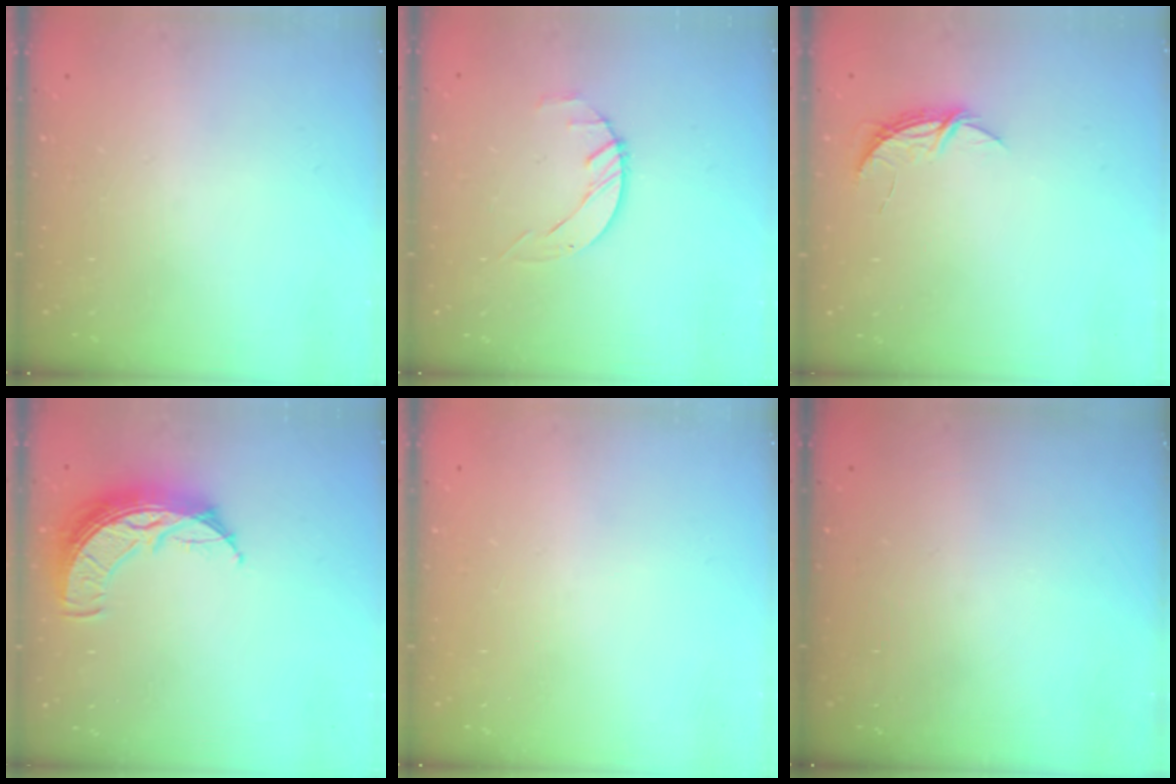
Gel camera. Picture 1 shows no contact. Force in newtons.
{"total": 2.0, "press": 2.0, "slide": 0.3}
{"total": 5.0, "press": 5.0, "slide": 0.4}
{"total": 10.9, "press": 10.9, "slide": 0.7}
{"total": 0.0}
{"total": 0.0}